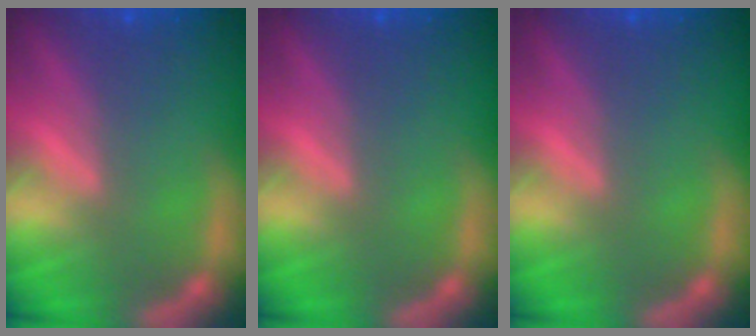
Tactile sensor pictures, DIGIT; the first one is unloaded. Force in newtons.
{"total": 0.0}
{"total": 0.0}